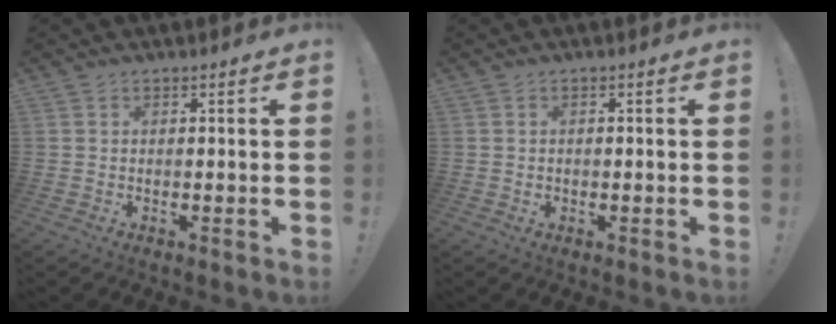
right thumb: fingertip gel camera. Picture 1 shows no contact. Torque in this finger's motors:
{"motor_torque": [-0.06, 0.12, 0.08, -0.15, 0.00]}